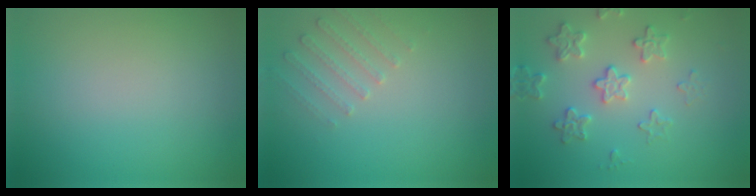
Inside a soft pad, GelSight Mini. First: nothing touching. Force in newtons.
{"total": 1.9, "press": 1.8, "slide": 0.6}
{"total": 3.1, "press": 3.0, "slide": 0.5}